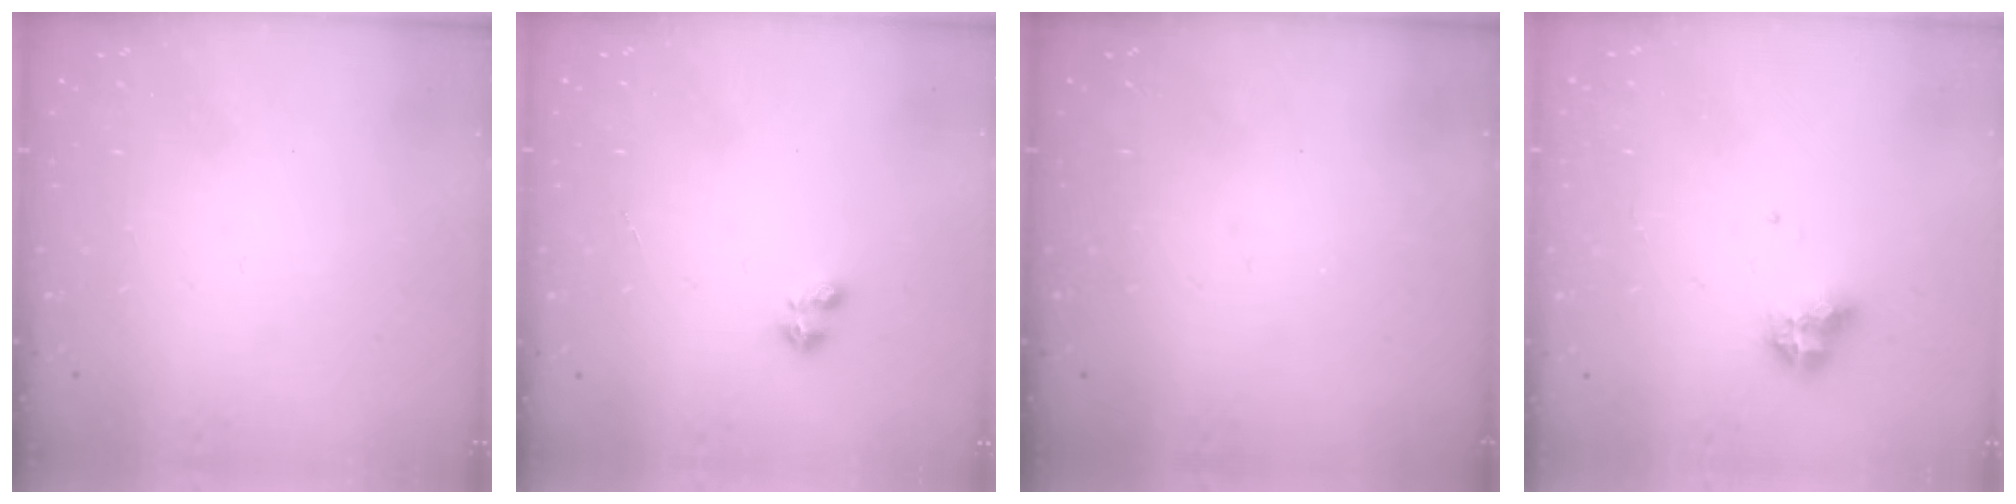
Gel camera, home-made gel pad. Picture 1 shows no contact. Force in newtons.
{"total": 1.5, "press": 1.5, "slide": 0.3}
{"total": 0.0}
{"total": 7.8, "press": 7.7, "slide": 1.1}